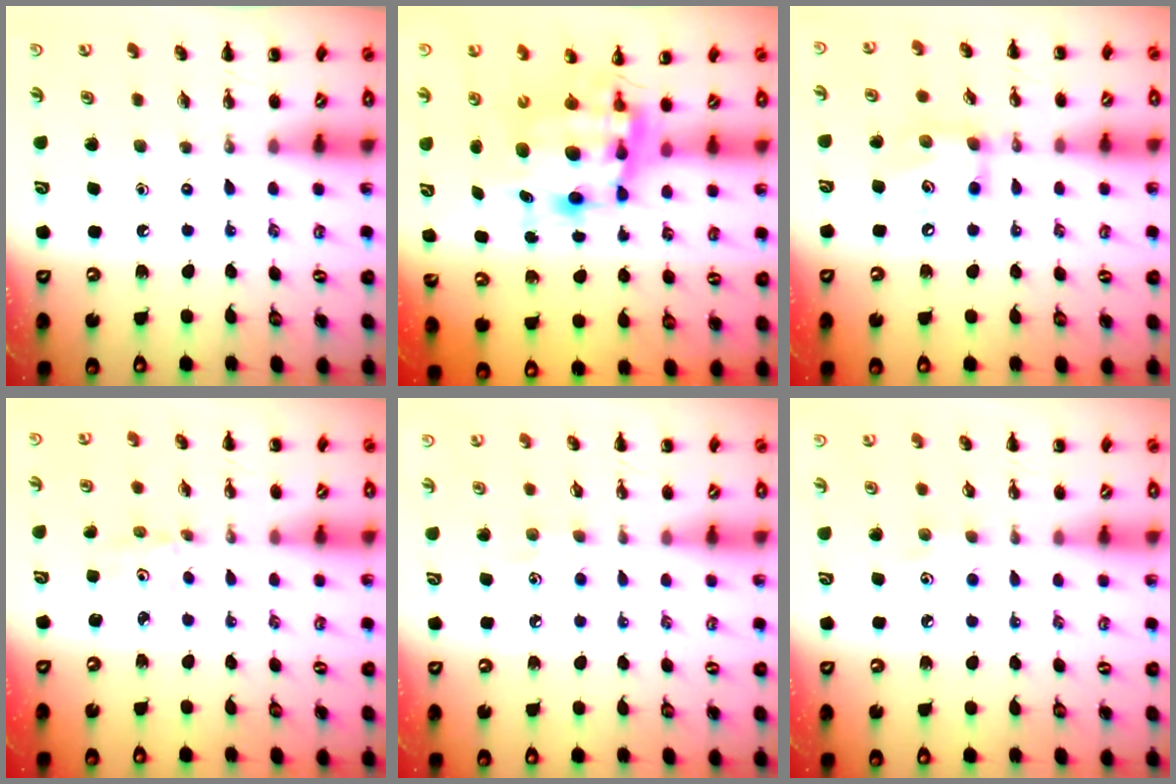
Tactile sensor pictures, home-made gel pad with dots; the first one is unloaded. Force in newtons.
{"total": 9.8, "press": 9.5, "slide": 2.5}
{"total": 8.2, "press": 8.2, "slide": 0.5}
{"total": 0.9, "press": 0.8, "slide": 0.4}
{"total": 4.5, "press": 4.4, "slide": 1.1}
{"total": 2.9, "press": 2.9, "slide": 0.6}